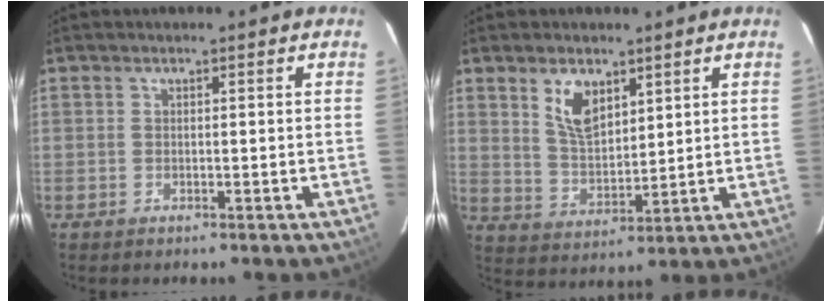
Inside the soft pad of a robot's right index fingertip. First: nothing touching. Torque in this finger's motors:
{"motor_torque": [0.21, 0.16, 0.15, 0.08]}